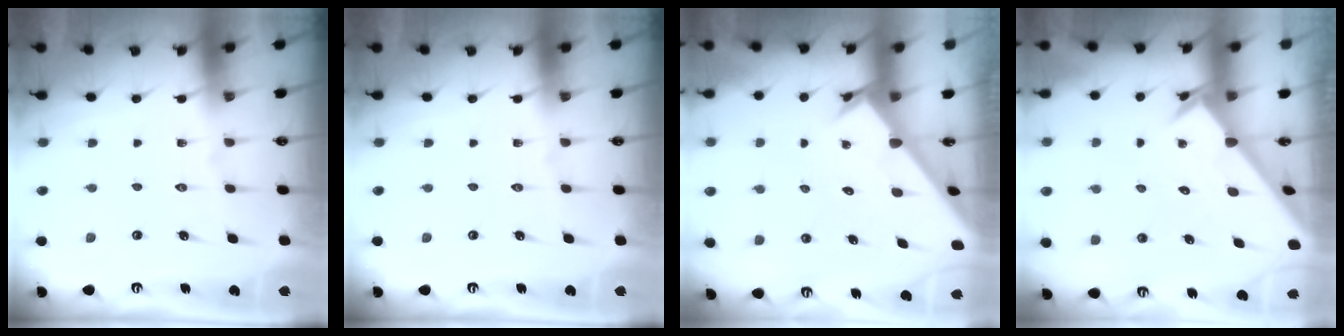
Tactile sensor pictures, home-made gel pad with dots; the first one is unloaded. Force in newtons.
{"total": 0.0}
{"total": 2.4, "press": 2.4, "slide": 0.3}
{"total": 2.7, "press": 2.7, "slide": 0.2}